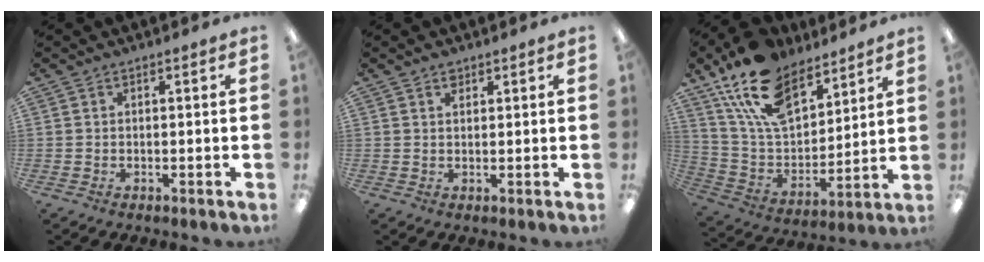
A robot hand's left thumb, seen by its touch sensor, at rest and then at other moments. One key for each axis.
{"total": 1.7, "fx": 1.3, "fy": 0.9, "fz": 0.7, "tx": -0.008, "ty": -0.003, "tz": 0.022}
{"total": 19.4, "fx": 13.7, "fy": 9.9, "fz": 9.6, "tx": -0.198, "ty": -0.063, "tz": 0.253}